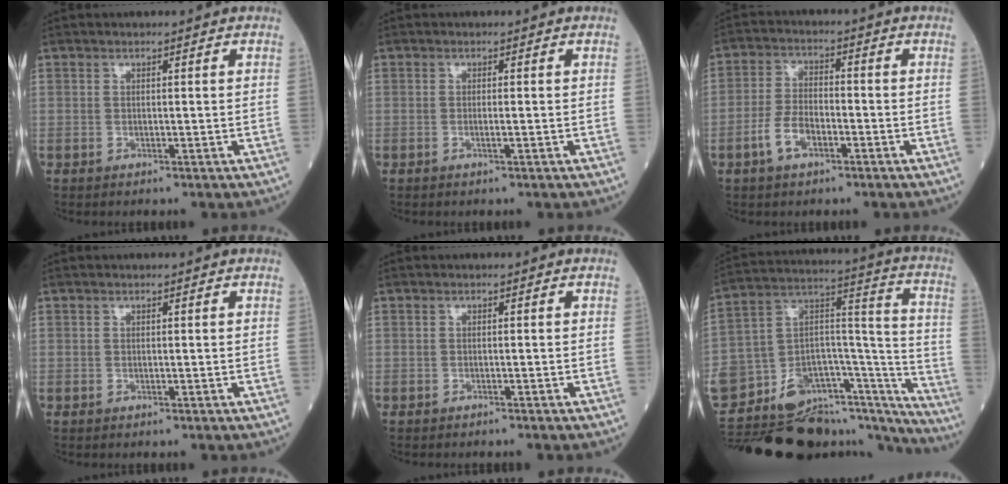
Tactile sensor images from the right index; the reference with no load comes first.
{"total": 0.9, "force": [-0.3, -0.1, 0.8], "torque": [-0.017, -0.001, -0.005]}
{"total": 5.7, "force": [-2.7, 2.7, 4.3], "torque": [-0.092, 0.006, -0.053]}
{"total": 0.0}
{"total": 1.3, "force": [-1.1, -0.1, 0.5], "torque": [-0.006, 0.002, -0.014]}
{"total": 32.2, "force": [-27.9, 7.8, 14.1], "torque": [-0.190, 0.027, -0.403]}